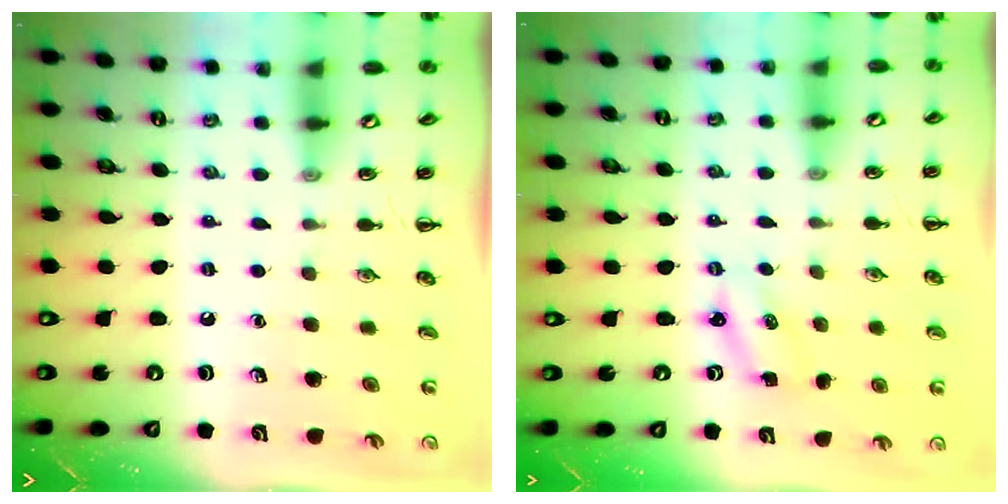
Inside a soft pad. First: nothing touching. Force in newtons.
{"total": 2.2, "press": 2.1, "slide": 0.6}